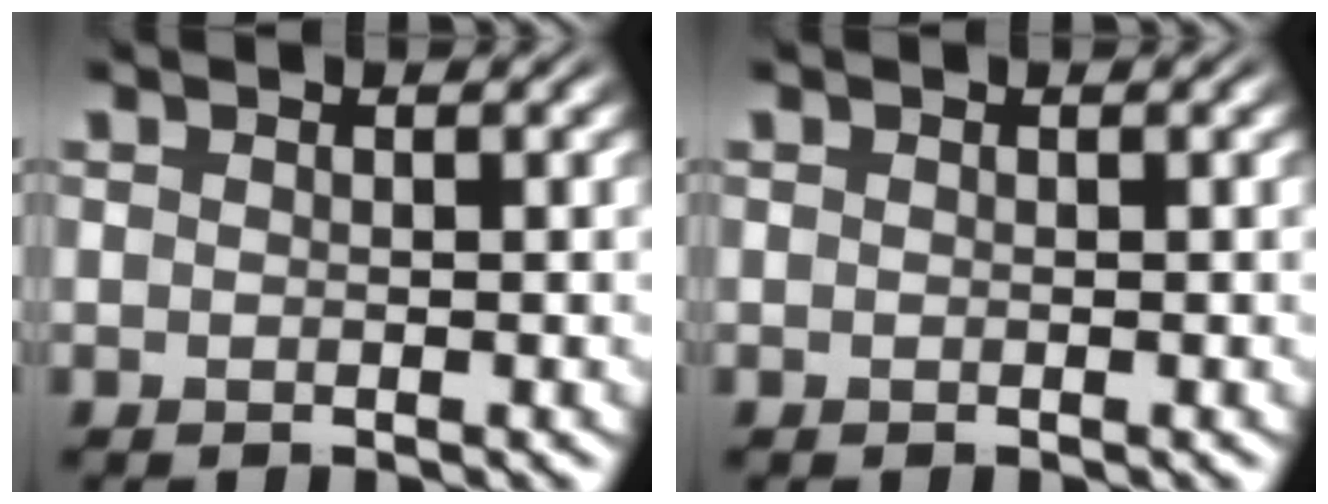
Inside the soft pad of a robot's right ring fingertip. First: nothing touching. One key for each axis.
{"total": 0.0}